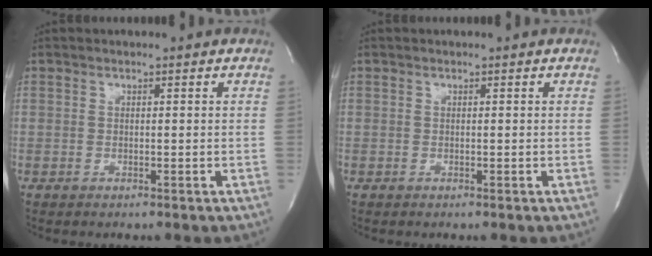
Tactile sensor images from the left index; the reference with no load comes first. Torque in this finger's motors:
{"motor_torque": [0.00, 0.00, 0.00, 0.00]}